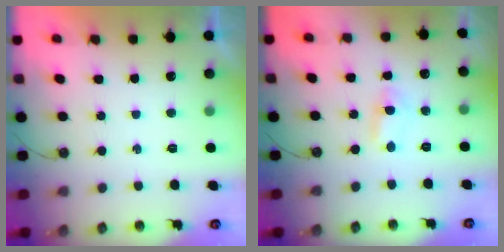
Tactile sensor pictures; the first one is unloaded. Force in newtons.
{"total": 1.3, "press": 1.1, "slide": 0.7}